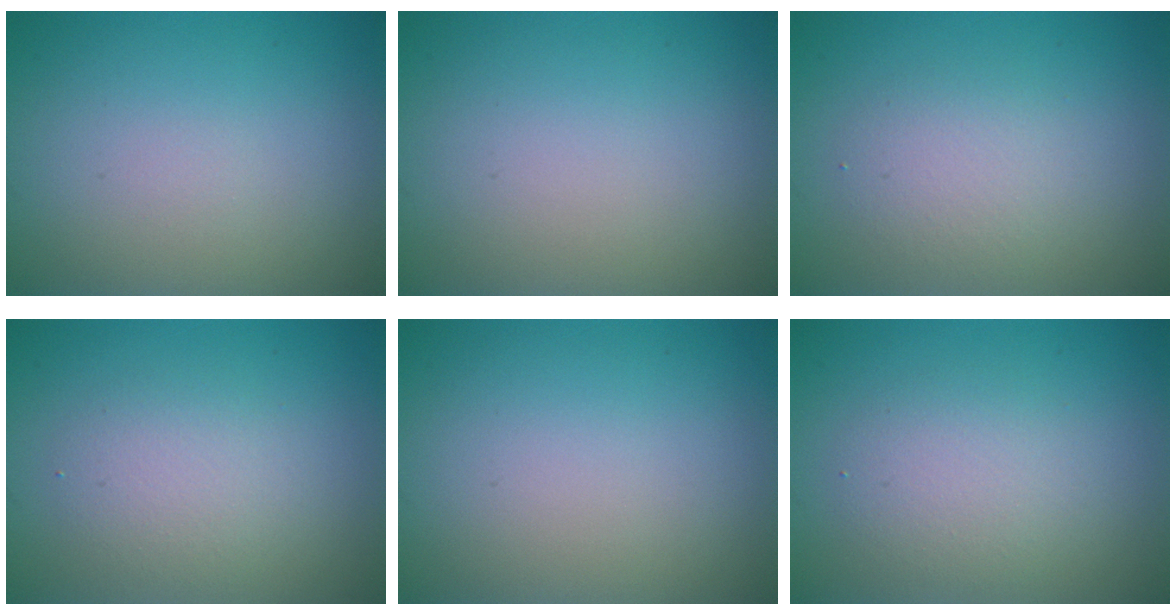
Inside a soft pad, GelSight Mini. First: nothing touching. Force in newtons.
{"total": 0.0}
{"total": 2.4, "press": 2.4, "slide": 0.2}
{"total": 2.8, "press": 2.8, "slide": 0.3}
{"total": 0.0}
{"total": 2.9, "press": 2.8, "slide": 0.3}